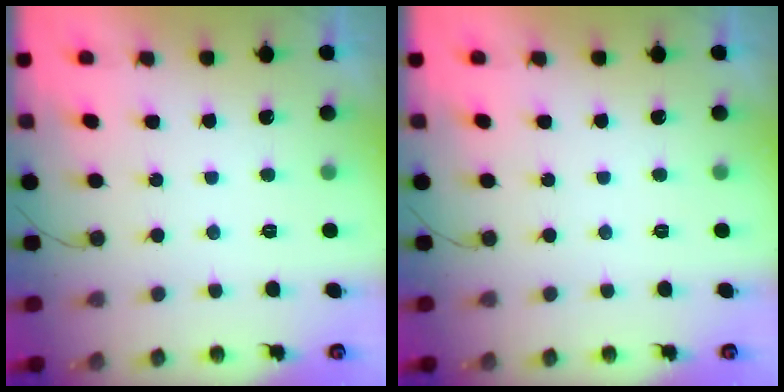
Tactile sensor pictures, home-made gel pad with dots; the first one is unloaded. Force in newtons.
{"total": 0.0}